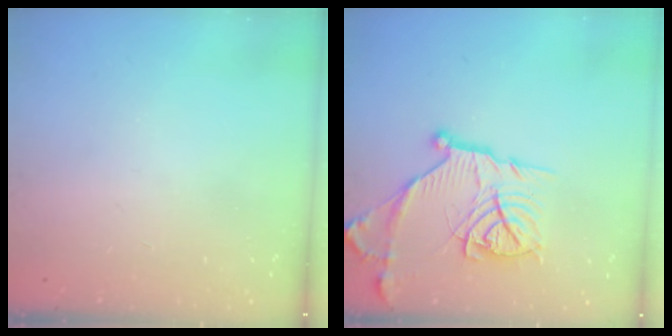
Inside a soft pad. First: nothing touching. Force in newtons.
{"total": 17.5, "press": 17.4, "slide": 1.6}